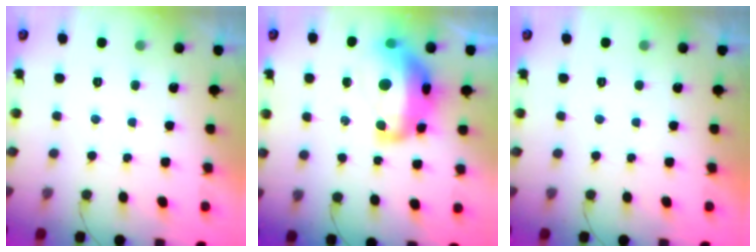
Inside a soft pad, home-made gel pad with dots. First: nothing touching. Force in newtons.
{"total": 18.9, "press": 18.8, "slide": 1.6}
{"total": 0.0}